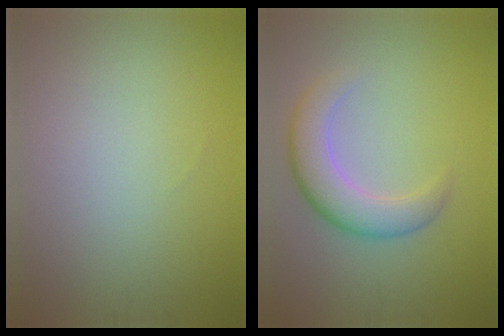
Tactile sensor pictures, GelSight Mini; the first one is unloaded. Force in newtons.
{"total": 4.8, "press": 4.8, "slide": 0.4}